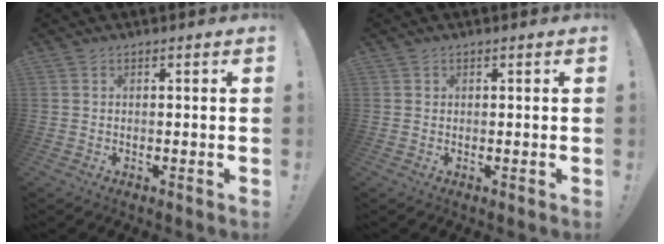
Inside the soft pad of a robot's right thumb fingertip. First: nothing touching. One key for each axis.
{"total": 0.6, "fx": 0.3, "fy": 0.6, "fz": -0.1, "tx": -0.001, "ty": 0.003, "tz": 0.006}